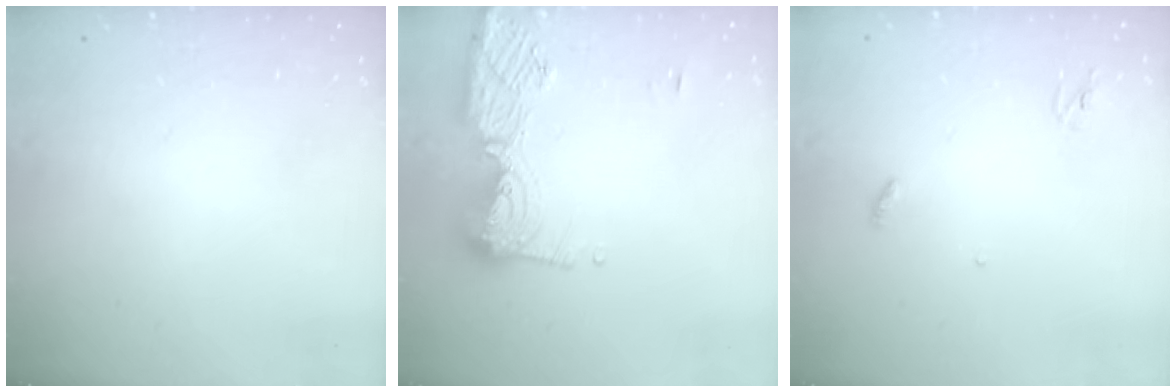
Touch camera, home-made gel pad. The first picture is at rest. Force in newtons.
{"total": 12.0, "press": 12.0, "slide": 1.1}
{"total": 2.9, "press": 2.9, "slide": 0.2}